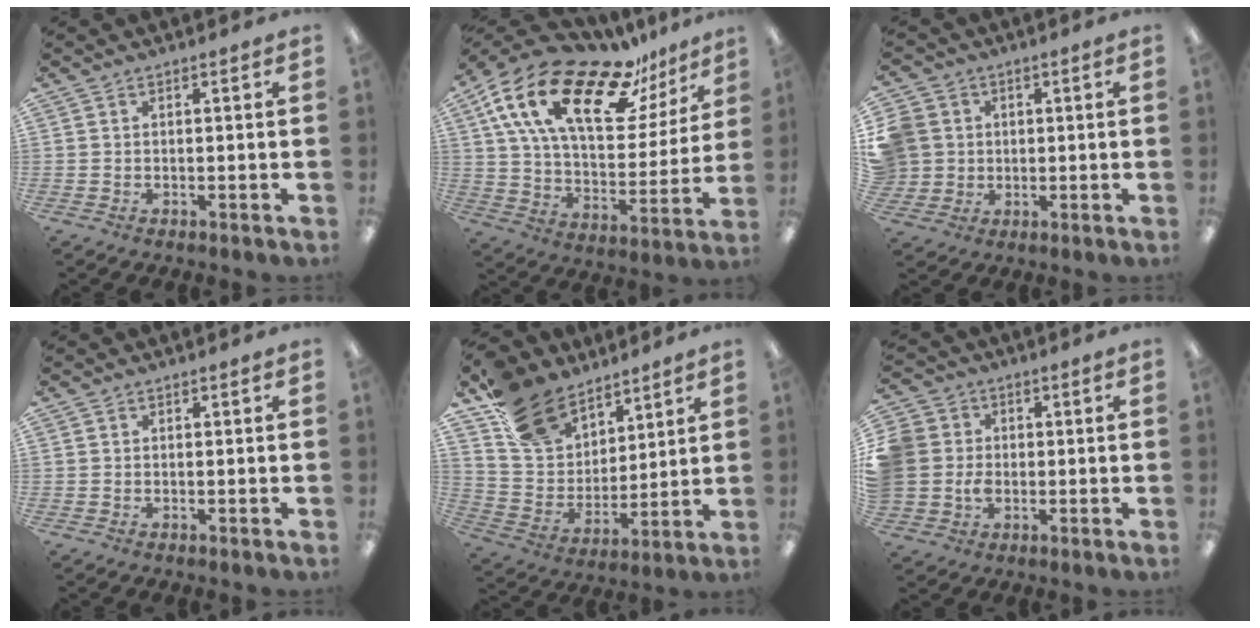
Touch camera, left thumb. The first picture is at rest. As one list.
[{"total": 23.8, "force": [14.7, 10.3, 15.6], "torque": [-0.278, -0.083, 0.255]}, {"total": 7.5, "force": [1.3, 7.3, 1.5], "torque": [-0.053, 0.012, 0.031]}, {"total": 0.0}, {"total": 17.2, "force": [12.5, 10.4, 5.7], "torque": [-0.128, -0.066, 0.243]}, {"total": 8.1, "force": [-0.3, 7.8, 2.1], "torque": [-0.065, 0.010, -0.001]}]